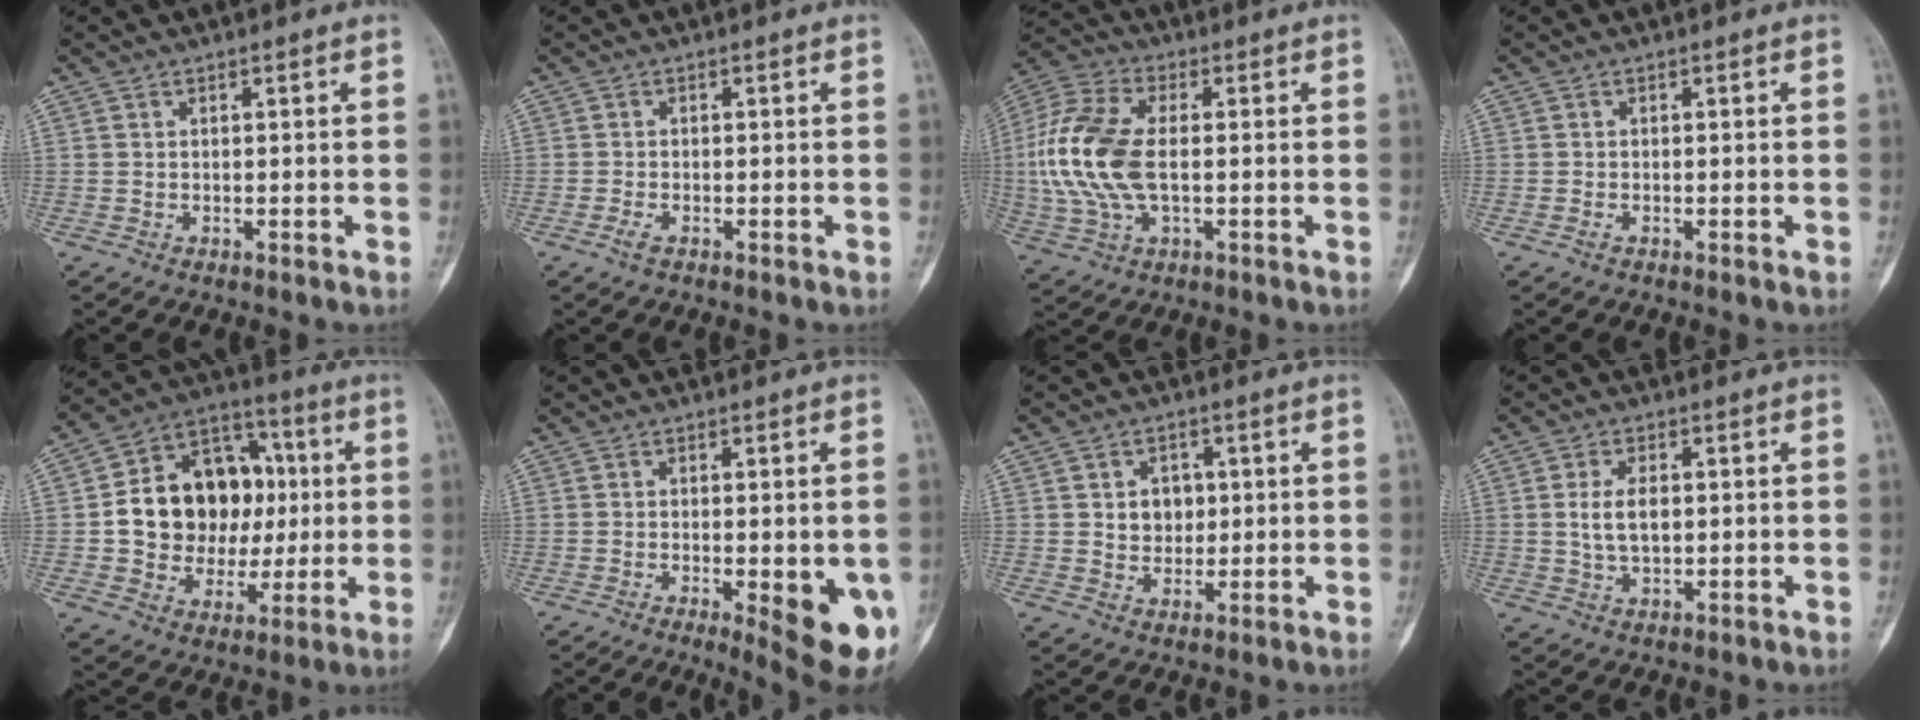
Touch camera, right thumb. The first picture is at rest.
{"total": 1.8, "force": [-1.0, 0.9, 1.2], "torque": [-0.023, 0.000, -0.023]}
{"total": 15.0, "force": [-0.3, 8.1, 12.7], "torque": [-0.290, 0.011, -0.008]}
{"total": 0.9, "force": [-0.4, 0.5, 0.6], "torque": [-0.007, 0.001, -0.010]}
{"total": 20.5, "force": [1.1, 16.0, 12.8], "torque": [-0.156, 0.033, 0.029]}
{"total": 11.2, "force": [-3.2, 3.6, 10.1], "torque": [-0.117, -0.016, -0.034]}
{"total": 5.3, "force": [0.9, 4.4, 2.8], "torque": [-0.007, -0.002, 0.016]}
{"total": 5.5, "force": [0.4, 3.2, 4.5], "torque": [-0.079, 0.000, 0.010]}